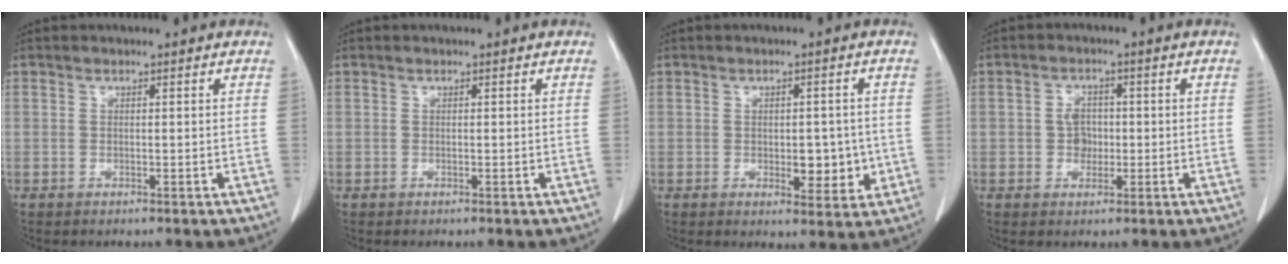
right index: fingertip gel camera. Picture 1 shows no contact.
{"total": 0.0}
{"total": 5.4, "force": [-0.7, 2.8, 4.6], "torque": [-0.048, -0.004, -0.001]}
{"total": 3.2, "force": [-0.3, 2.6, 1.9], "torque": [-0.027, 0.007, -0.004]}